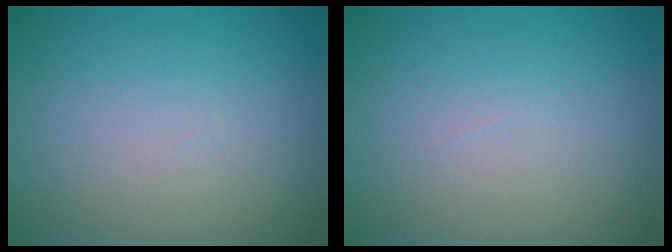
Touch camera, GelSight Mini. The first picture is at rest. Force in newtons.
{"total": 0.0}